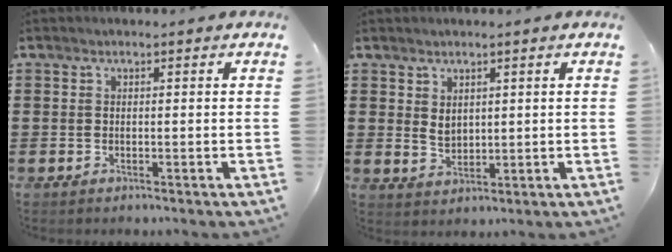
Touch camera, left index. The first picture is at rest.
{"total": 2.5, "force": [1.3, 1.7, 1.3], "torque": [-0.022, 0.003, 0.022]}